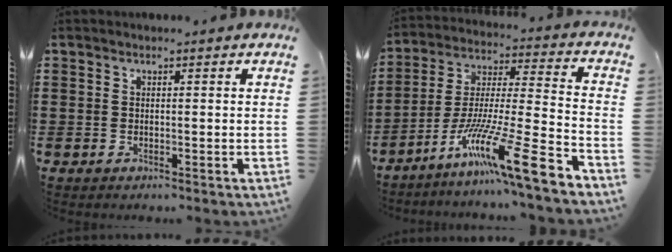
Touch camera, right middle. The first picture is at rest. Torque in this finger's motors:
{"motor_torque": [1.93, -0.21, 0.70, 0.18]}